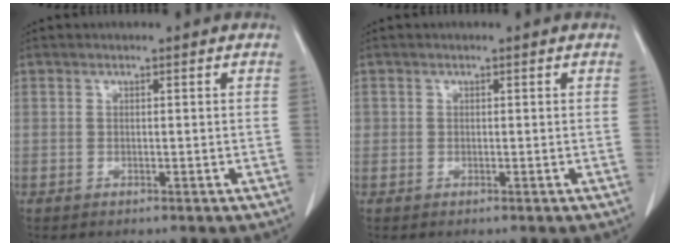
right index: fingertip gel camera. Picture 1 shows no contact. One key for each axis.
{"total": 0.5, "fx": 0.0, "fy": 0.5, "fz": 0.0, "tx": 0.008, "ty": 0.005, "tz": -0.003}